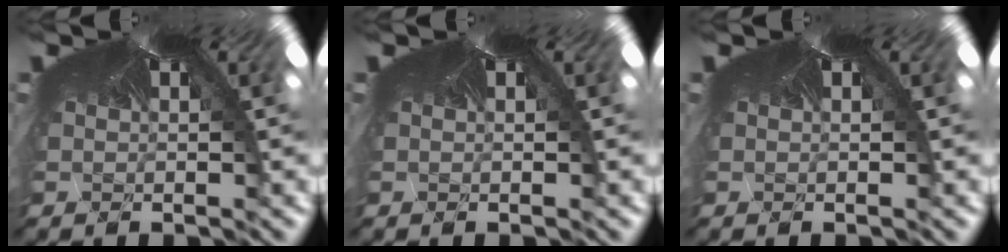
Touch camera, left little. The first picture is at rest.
{"total": 0.0}
{"total": 0.0}